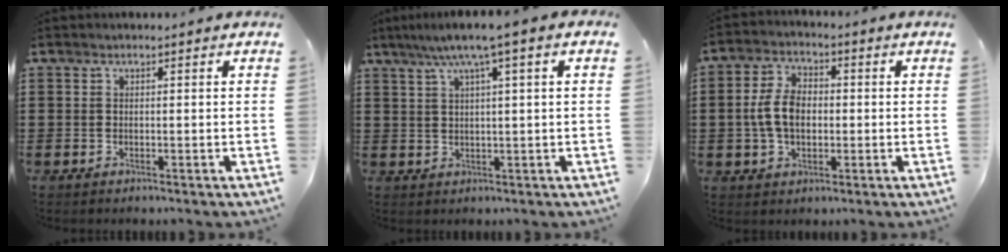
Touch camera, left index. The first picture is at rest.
{"total": 4.7, "force": [2.0, -0.2, 4.2], "torque": [-0.088, 0.003, 0.028]}
{"total": 6.8, "force": [-0.3, 4.3, 5.3], "torque": [-0.130, 0.006, -0.015]}